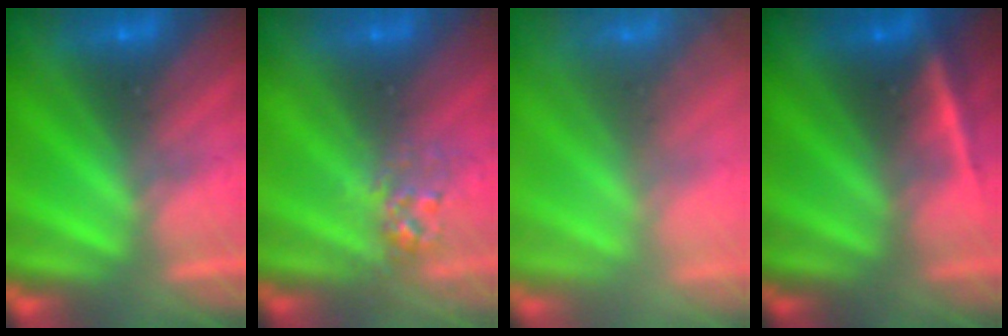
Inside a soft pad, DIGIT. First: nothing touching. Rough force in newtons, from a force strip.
{"total": 2.8}
{"total": 7.8}
{"total": 4.5}